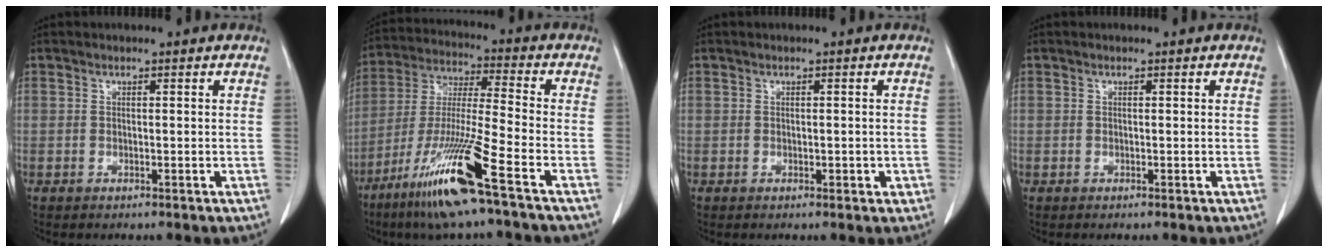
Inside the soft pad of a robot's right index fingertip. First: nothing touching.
{"total": 15.2, "force": [-8.6, -0.9, 12.4], "torque": [-0.260, -0.042, -0.167]}
{"total": 1.5, "force": [-0.3, 0.9, 1.1], "torque": [-0.013, 0.005, 0.000]}
{"total": 0.0}